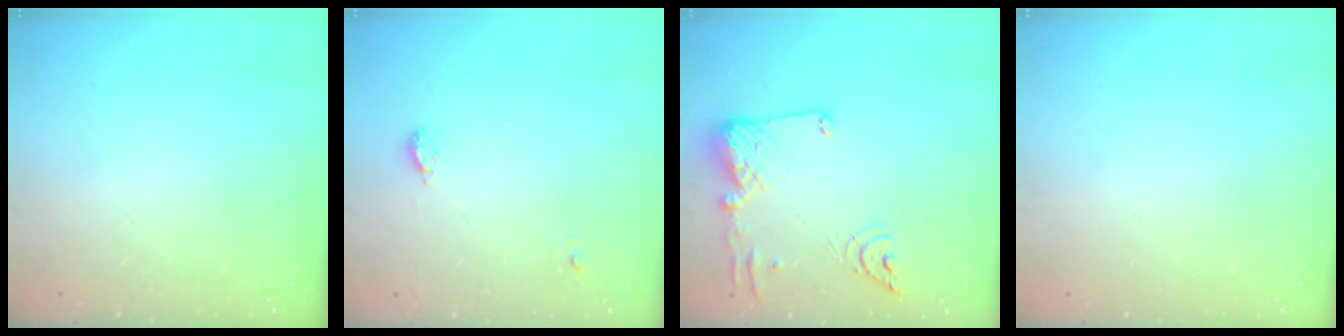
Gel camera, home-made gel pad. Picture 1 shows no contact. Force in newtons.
{"total": 5.3, "press": 5.0, "slide": 1.7}
{"total": 15.6, "press": 15.5, "slide": 1.8}
{"total": 0.0}